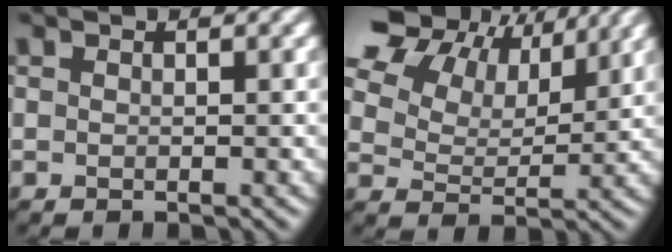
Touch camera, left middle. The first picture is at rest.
{"total": 14.8, "force": [9.0, 8.9, 7.7], "torque": [-0.177, 0.036, 0.167]}